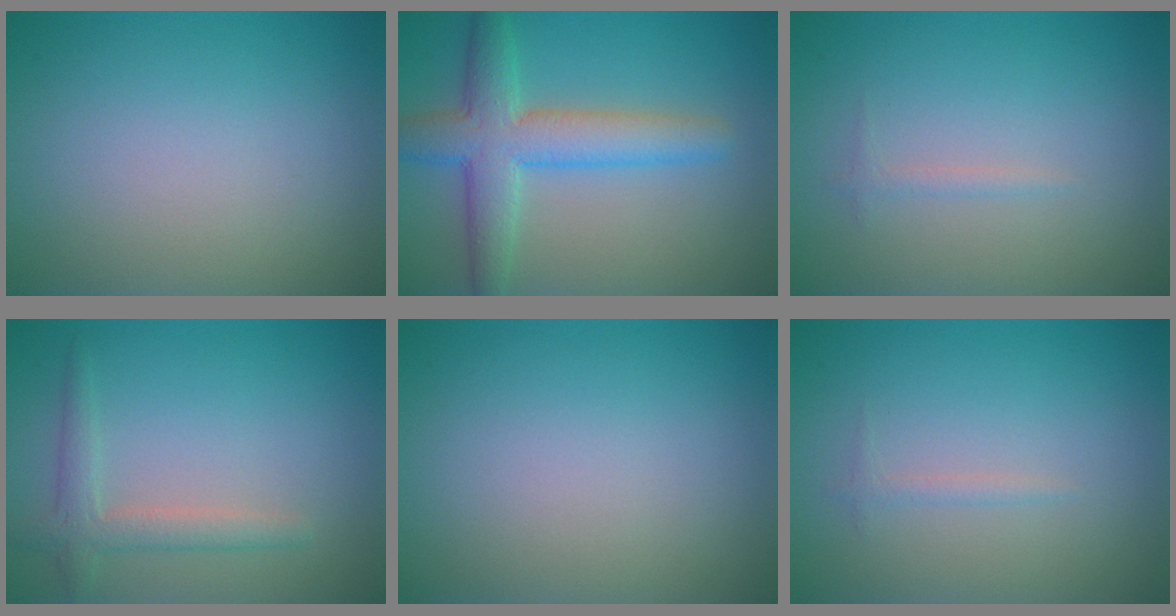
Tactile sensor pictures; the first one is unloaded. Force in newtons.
{"total": 5.9, "press": 5.9, "slide": 0.3}
{"total": 0.7, "press": 0.7, "slide": 0.1}
{"total": 2.5, "press": 2.5, "slide": 0.3}
{"total": 0.0}
{"total": 0.7, "press": 0.7, "slide": 0.1}